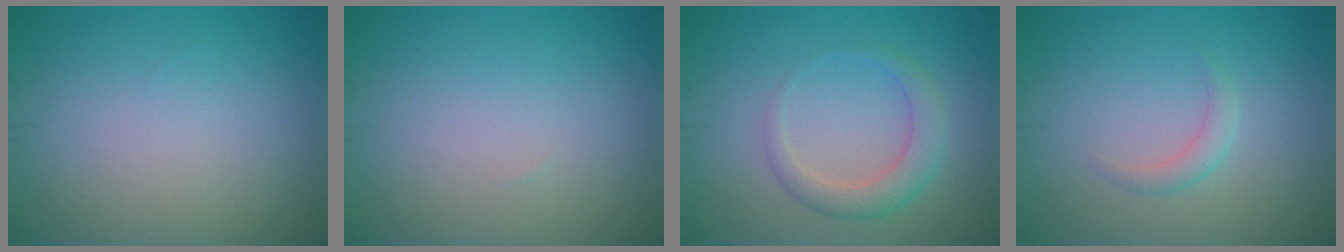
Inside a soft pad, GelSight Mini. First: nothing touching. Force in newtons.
{"total": 0.0}
{"total": 3.0, "press": 3.0, "slide": 0.1}
{"total": 1.4, "press": 1.4, "slide": 0.1}